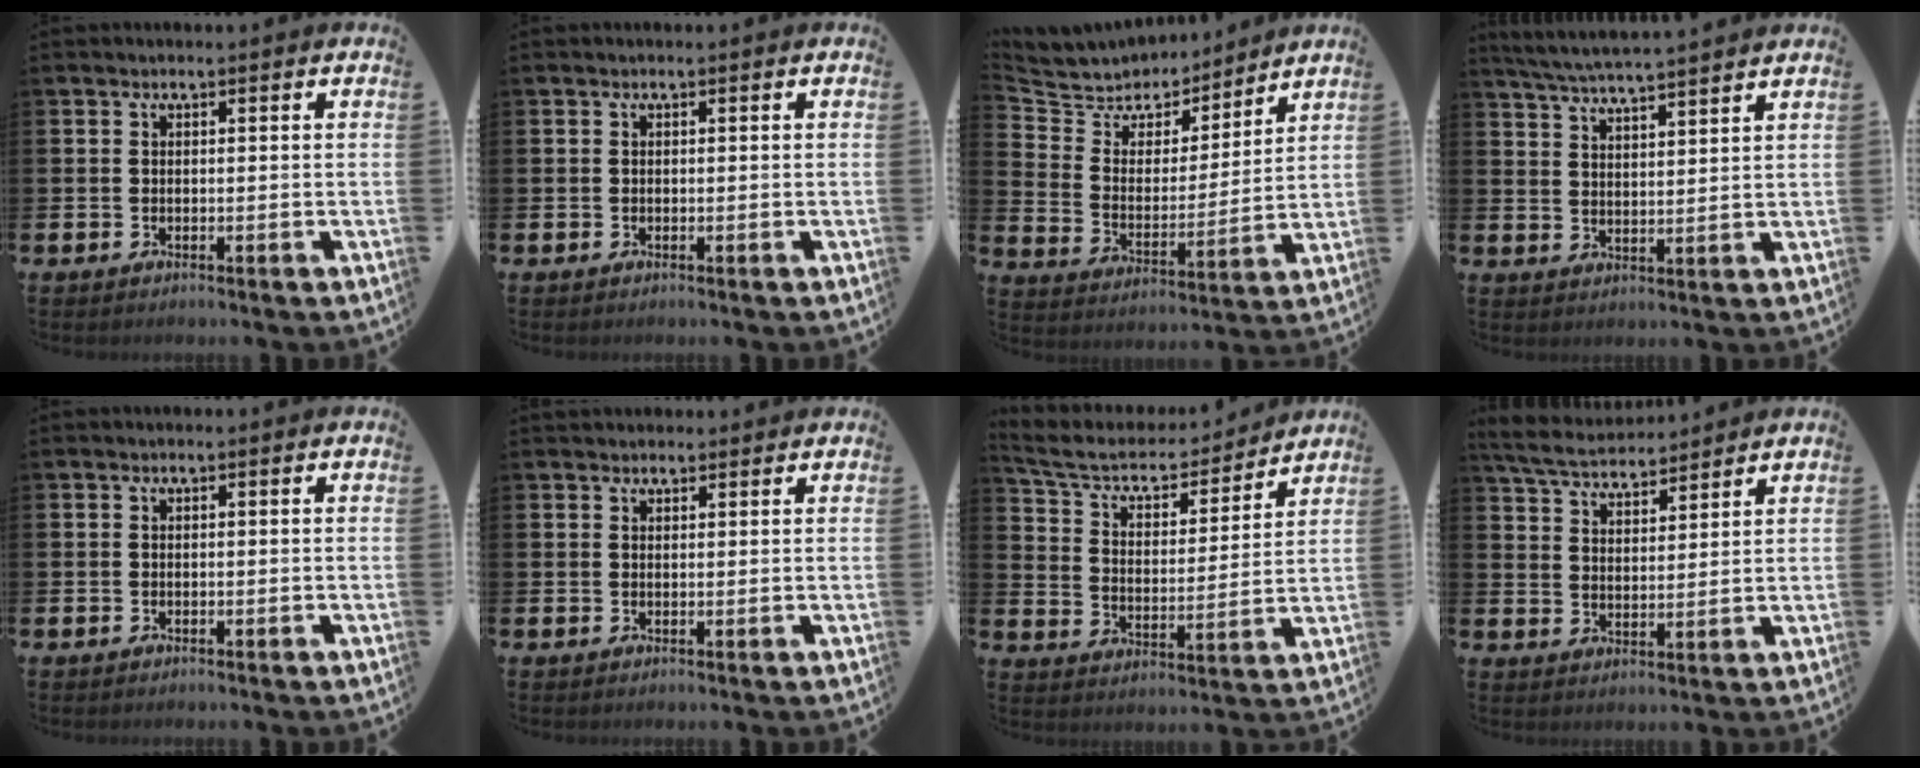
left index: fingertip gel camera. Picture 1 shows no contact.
{"total": 0.0}
{"total": 6.9, "force": [6.4, 2.7, -0.1], "torque": [-0.044, -0.056, 0.112]}
{"total": 5.5, "force": [5.4, -0.2, 1.1], "torque": [-0.041, -0.031, 0.096]}
{"total": 0.0}
{"total": 1.6, "force": [1.5, 0.6, -0.1], "torque": [0.013, -0.003, 0.026]}
{"total": 7.2, "force": [6.5, 2.7, 1.8], "torque": [-0.065, -0.051, 0.106]}
{"total": 5.5, "force": [5.4, 0.8, 0.8], "torque": [-0.037, -0.028, 0.095]}